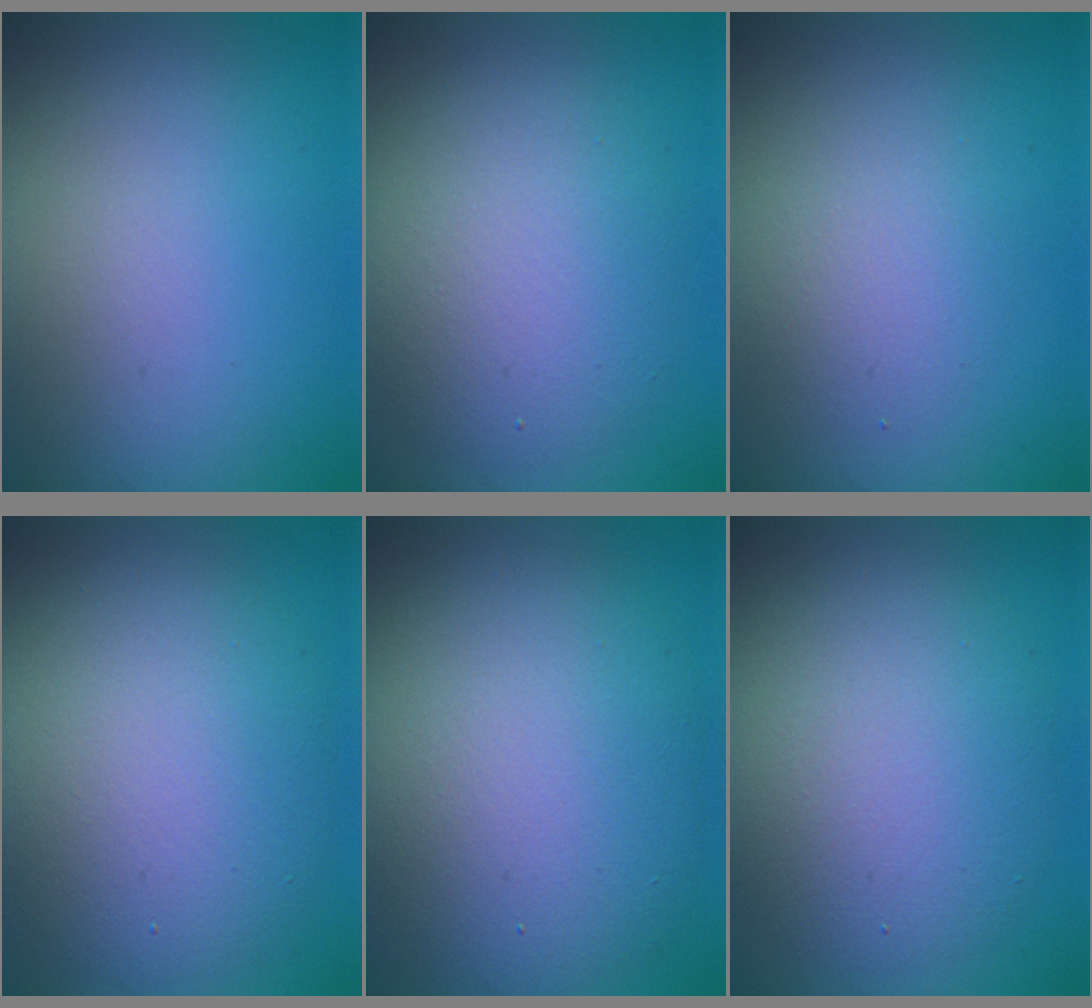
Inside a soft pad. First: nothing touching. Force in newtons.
{"total": 6.1, "press": 6.1, "slide": 0.1}
{"total": 2.4, "press": 2.4, "slide": 0.3}
{"total": 9.0, "press": 9.0, "slide": 0.2}
{"total": 11.0, "press": 11.0, "slide": 0.7}
{"total": 7.2, "press": 7.2, "slide": 0.6}